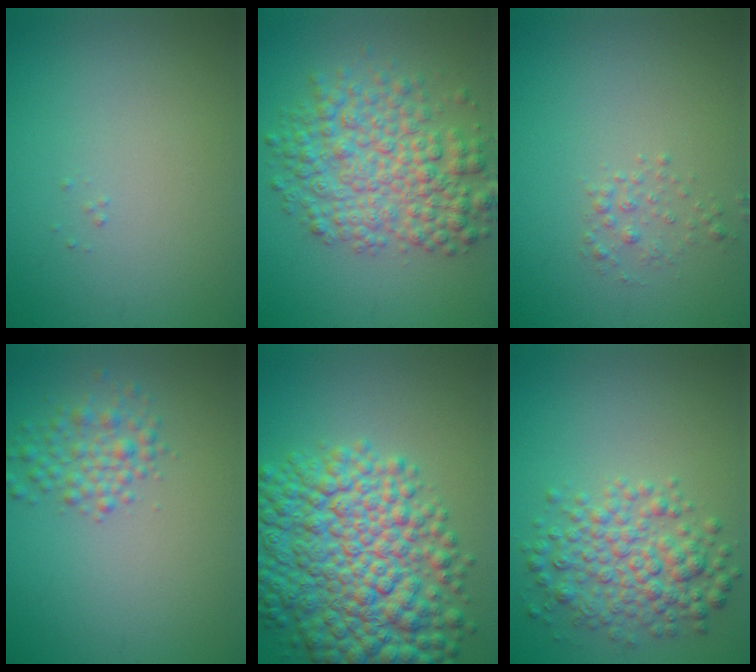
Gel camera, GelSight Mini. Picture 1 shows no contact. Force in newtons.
{"total": 7.0, "press": 7.0, "slide": 0.1}
{"total": 1.1, "press": 1.1, "slide": 0.1}
{"total": 2.5, "press": 2.5, "slide": 0.0}
{"total": 11.2, "press": 11.2, "slide": 0.3}
{"total": 4.8, "press": 4.8, "slide": 0.1}